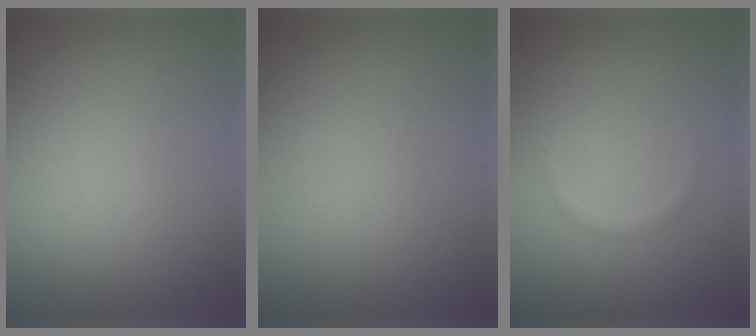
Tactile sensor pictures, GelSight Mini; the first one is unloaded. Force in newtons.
{"total": 0.0}
{"total": 0.6, "press": 0.6, "slide": 0.1}